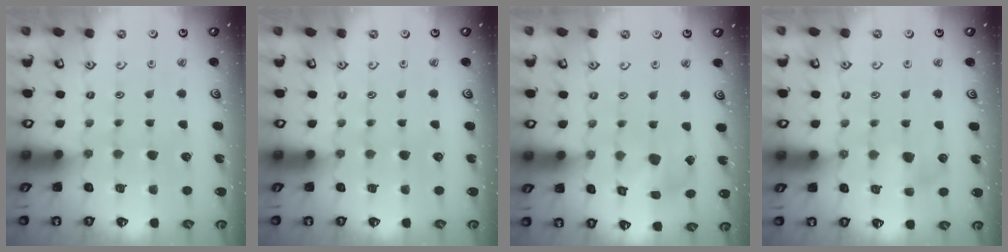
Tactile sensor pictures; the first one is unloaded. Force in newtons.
{"total": 0.0}
{"total": 6.2, "press": 6.2, "slide": 0.4}
{"total": 4.4, "press": 4.3, "slide": 0.5}